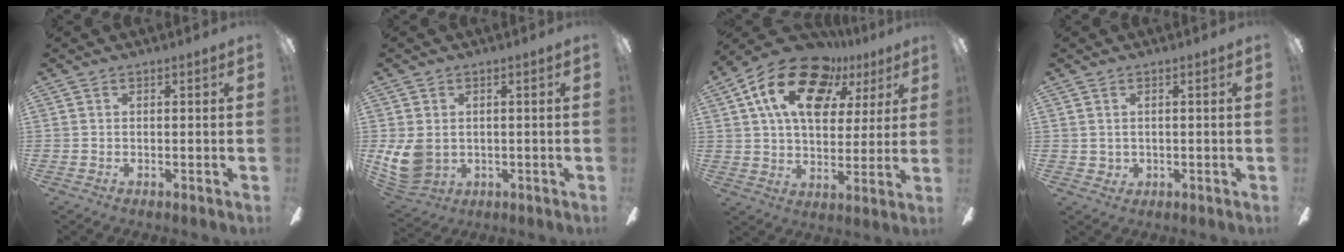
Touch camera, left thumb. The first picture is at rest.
{"total": 8.5, "force": [-1.2, 6.7, 5.2], "torque": [-0.135, 0.004, -0.020]}
{"total": 19.6, "force": [10.4, 11.3, 12.1], "torque": [-0.207, -0.035, 0.185]}
{"total": 1.3, "force": [0.1, 1.2, 0.5], "torque": [-0.011, 0.002, -0.001]}